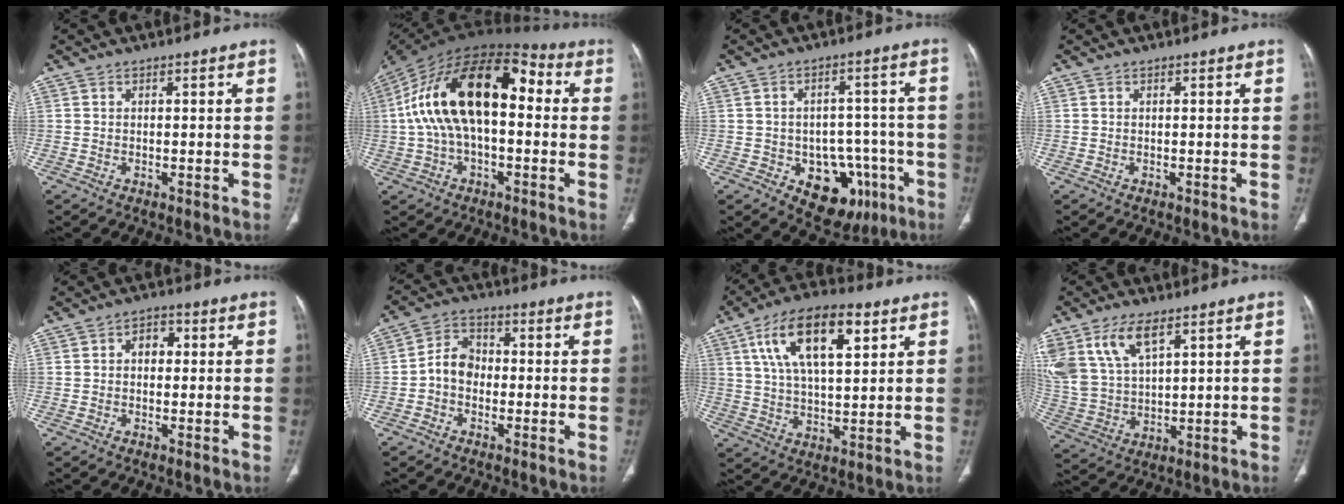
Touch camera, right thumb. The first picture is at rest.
{"total": 22.3, "force": [1.9, 11.6, 18.9], "torque": [-0.330, 0.051, 0.020]}
{"total": 13.3, "force": [-5.7, 9.3, 7.7], "torque": [-0.054, 0.039, -0.065]}
{"total": 0.0}
{"total": 3.5, "force": [0.4, 2.5, 2.4], "torque": [-0.022, 0.012, 0.001]}
{"total": 6.2, "force": [-1.2, 4.9, 3.6], "torque": [-0.046, 0.025, -0.036]}
{"total": 16.4, "force": [6.8, 7.1, 13.1], "torque": [-0.216, -0.003, 0.119]}
{"total": 13.1, "force": [7.1, 6.5, 8.8], "torque": [-0.178, -0.014, 0.154]}